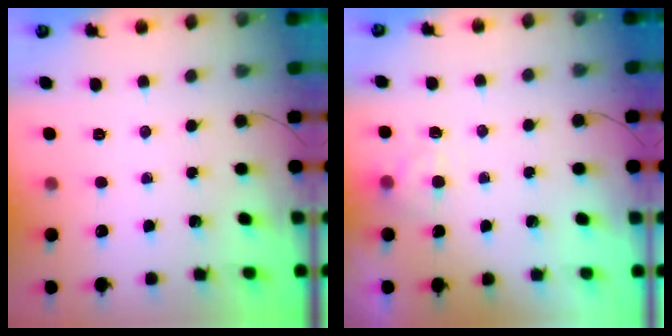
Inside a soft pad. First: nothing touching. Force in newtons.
{"total": 2.9, "press": 2.5, "slide": 1.5}